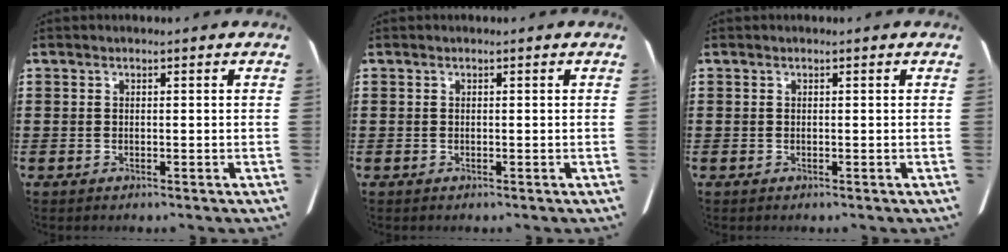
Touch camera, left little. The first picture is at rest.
{"total": 0.0}
{"total": 0.0}